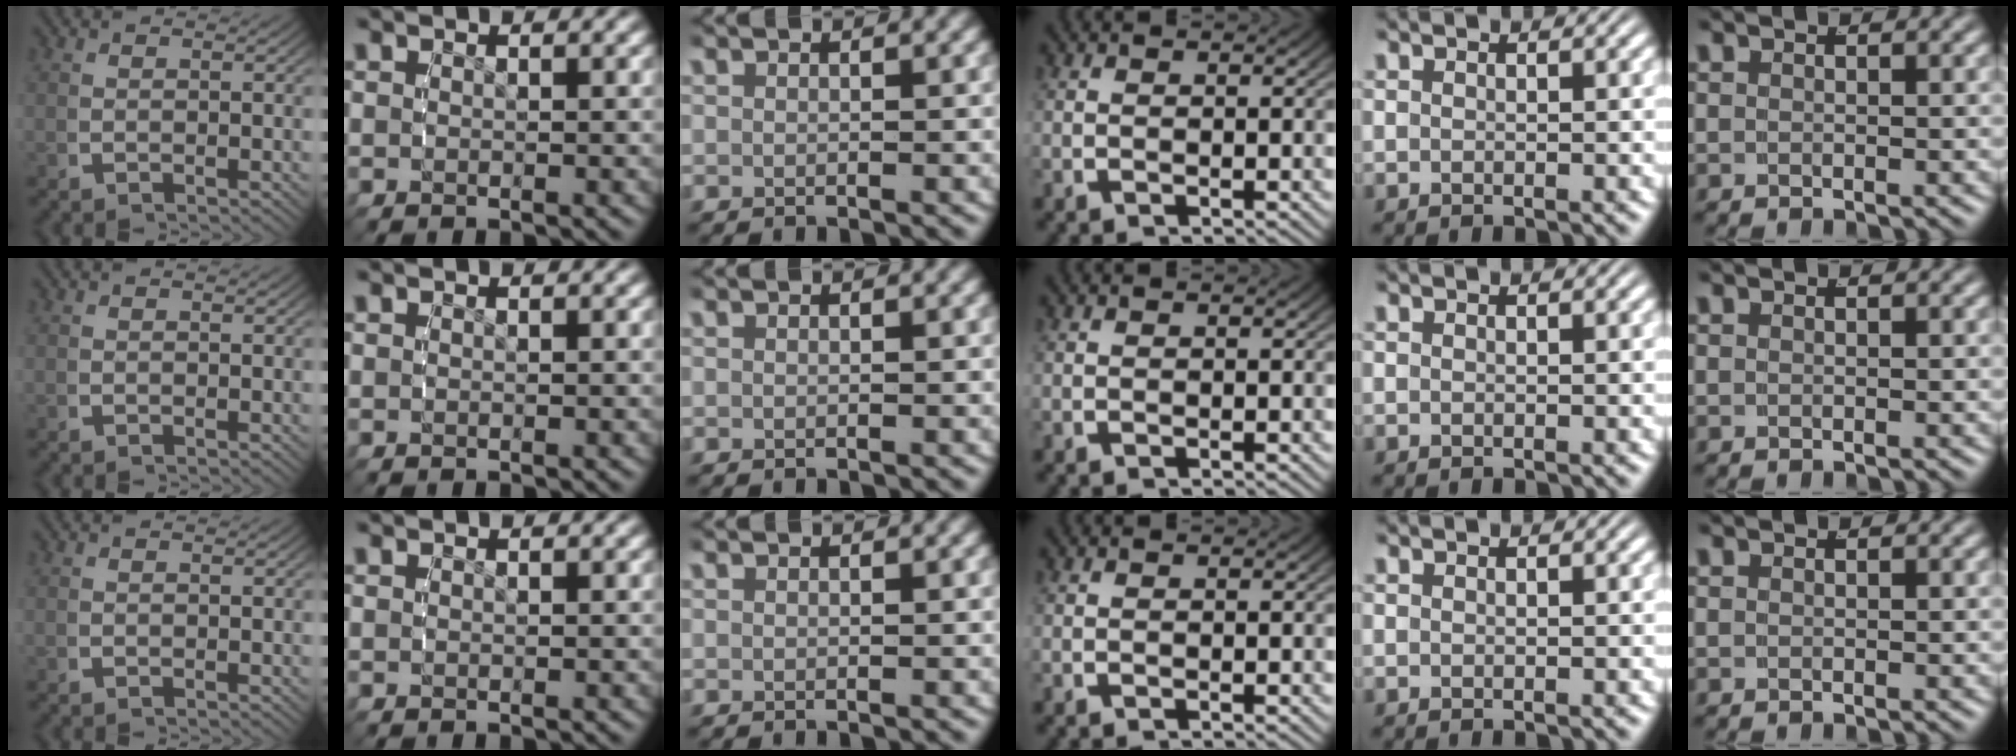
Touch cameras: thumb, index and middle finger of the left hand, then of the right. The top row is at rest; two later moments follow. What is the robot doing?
{"motion": "reach", "object": "air blower"}